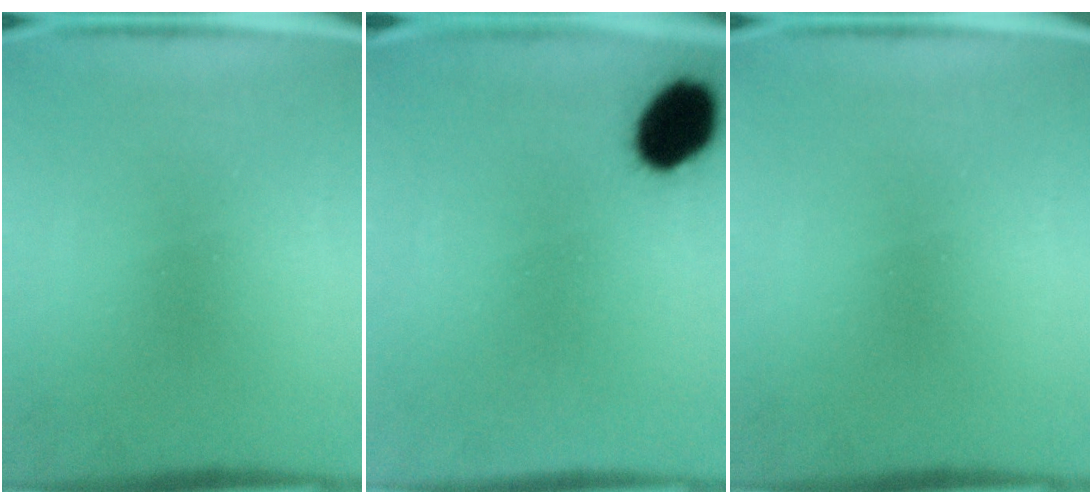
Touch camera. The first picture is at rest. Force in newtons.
{"total": 9.0}
{"total": 0.0}